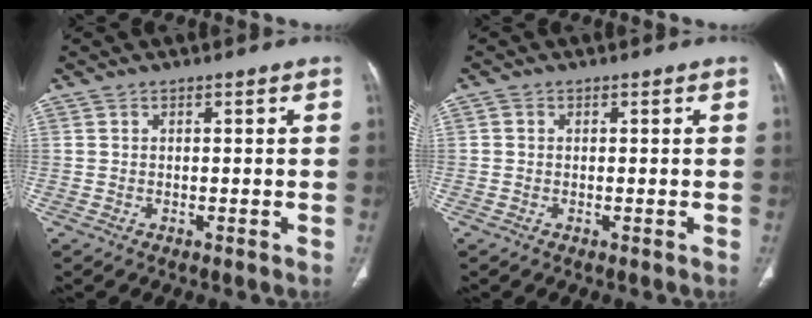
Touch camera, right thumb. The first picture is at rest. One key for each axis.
{"total": 0.6, "fx": 0.0, "fy": 0.5, "fz": 0.3, "tx": -0.003, "ty": 0.001, "tz": -0.003}